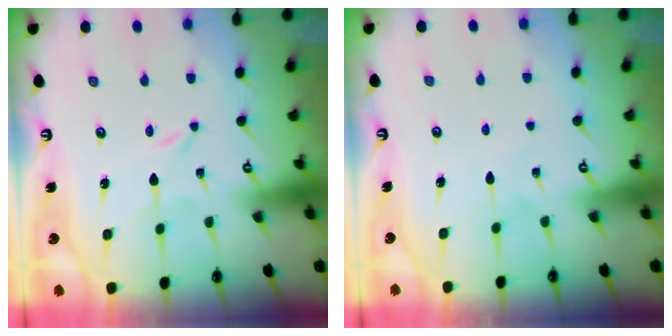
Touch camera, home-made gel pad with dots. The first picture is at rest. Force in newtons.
{"total": 4.3, "press": 4.3, "slide": 0.4}